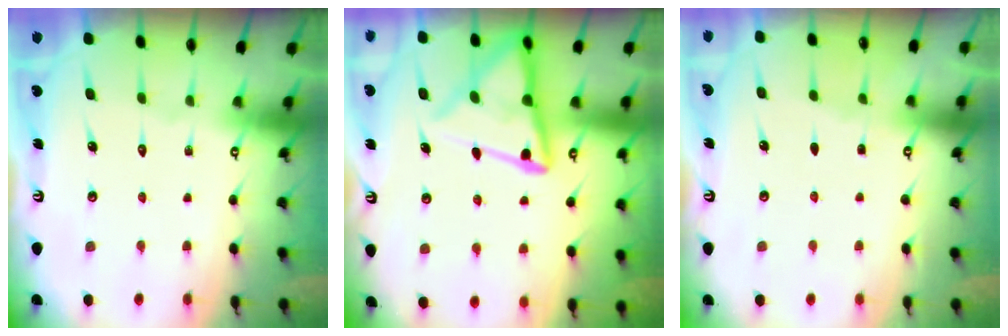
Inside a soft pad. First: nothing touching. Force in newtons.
{"total": 13.3, "press": 13.2, "slide": 1.3}
{"total": 0.5, "press": 0.5, "slide": 0.1}